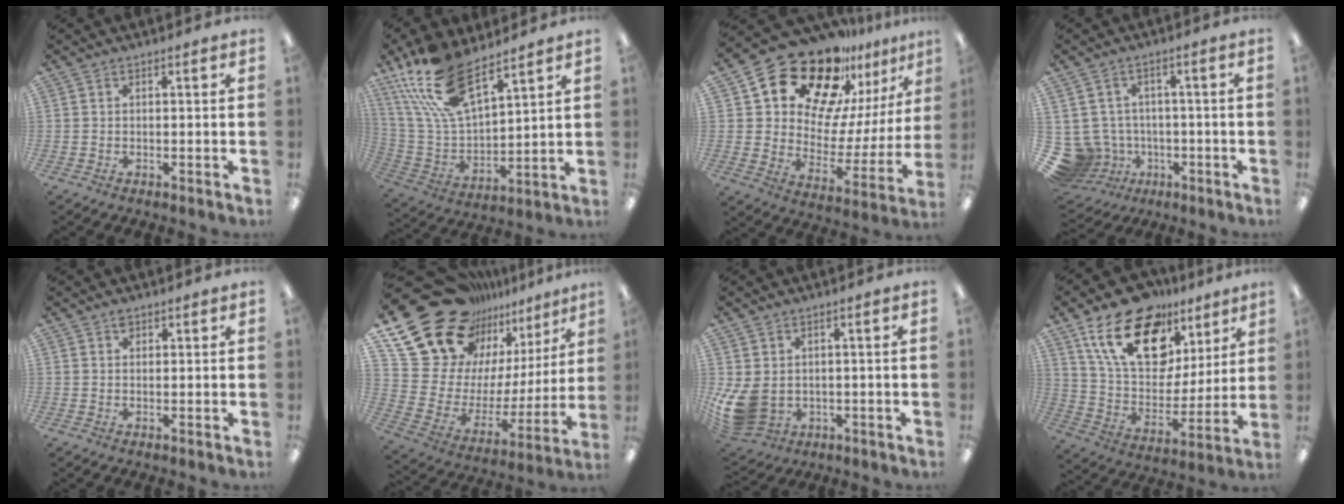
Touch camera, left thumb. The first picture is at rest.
{"total": 20.1, "force": [13.8, 8.5, 11.9], "torque": [-0.252, -0.068, 0.250]}
{"total": 22.8, "force": [17.8, 10.6, 9.4], "torque": [-0.162, -0.128, 0.316]}
{"total": 9.6, "force": [-2.3, 8.8, 3.1], "torque": [-0.111, 0.003, -0.034]}
{"total": 1.4, "force": [0.9, 0.9, 0.5], "torque": [-0.004, -0.003, 0.015]}
{"total": 23.5, "force": [17.1, 13.7, 8.5], "torque": [-0.157, -0.146, 0.334]}
{"total": 9.1, "force": [-0.2, 7.0, 5.9], "torque": [-0.136, -0.009, 0.002]}
{"total": 22.2, "force": [13.2, 12.8, 12.5], "torque": [-0.219, -0.056, 0.238]}